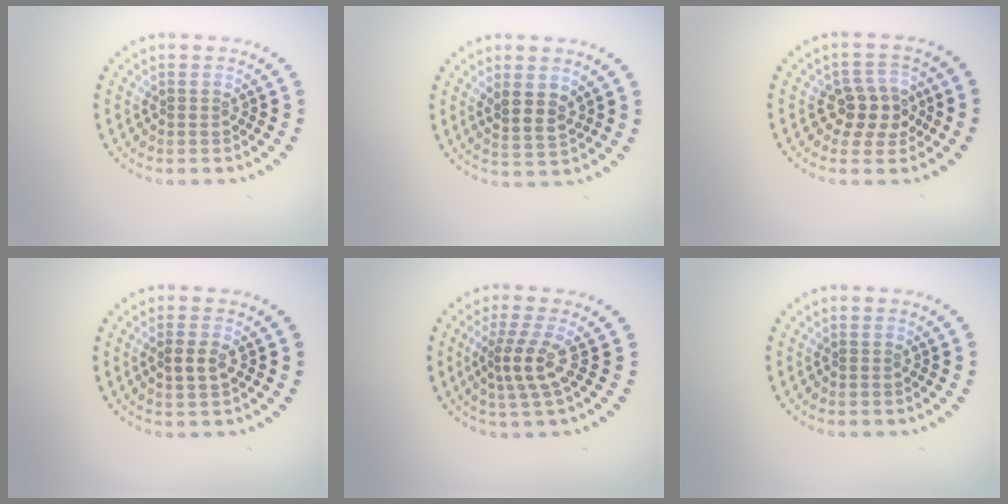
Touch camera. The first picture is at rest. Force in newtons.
{"total": 2.5, "press": 2.2, "slide": 1.1}
{"total": 3.3, "press": 3.2, "slide": 1.1}
{"total": 1.8, "press": 1.8, "slide": 0.3}
{"total": 2.9, "press": 2.2, "slide": 2.0}
{"total": 0.0}